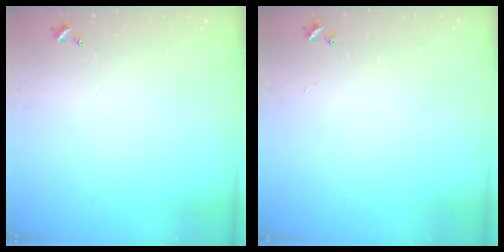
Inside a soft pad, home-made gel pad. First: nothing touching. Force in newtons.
{"total": 2.4, "press": 2.4, "slide": 0.3}